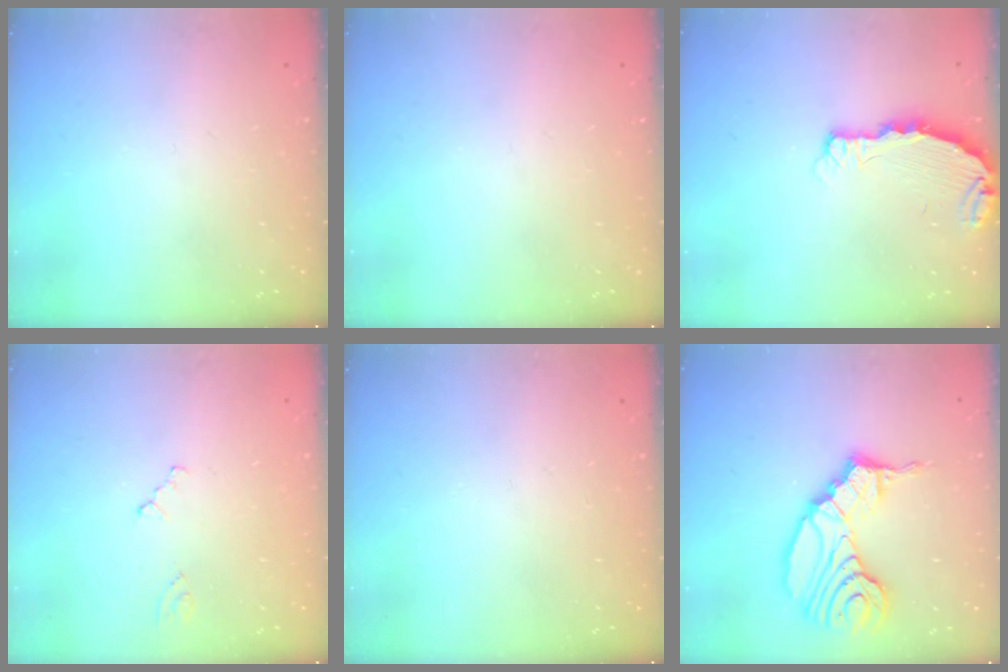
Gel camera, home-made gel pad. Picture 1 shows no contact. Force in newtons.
{"total": 0.0}
{"total": 4.2, "press": 4.2, "slide": 0.4}
{"total": 0.7, "press": 0.6, "slide": 0.2}
{"total": 0.0}
{"total": 18.1, "press": 17.4, "slide": 4.9}